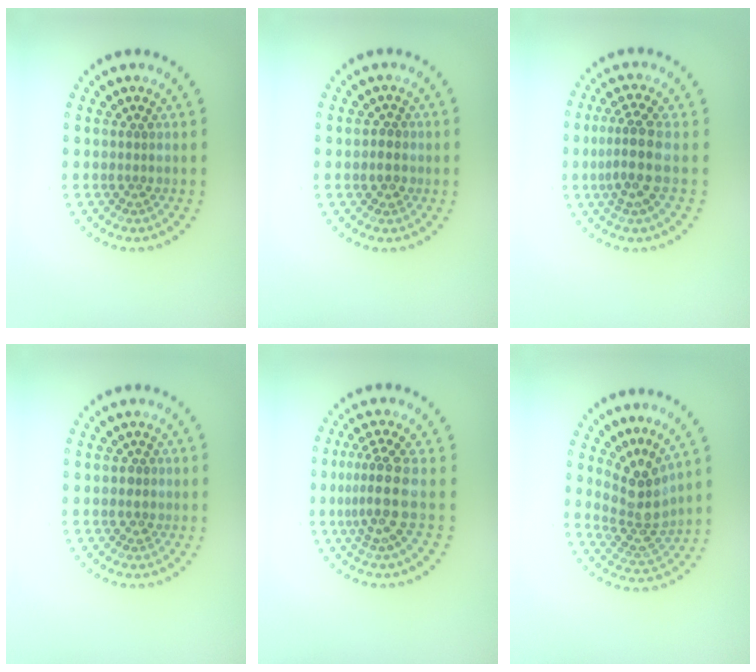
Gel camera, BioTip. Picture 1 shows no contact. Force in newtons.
{"total": 1.1, "press": 1.0, "slide": 0.4}
{"total": 3.4, "press": 2.5, "slide": 2.3}
{"total": 0.9, "press": 0.7, "slide": 0.6}
{"total": 3.5, "press": 2.6, "slide": 2.3}
{"total": 4.0, "press": 2.9, "slide": 2.8}